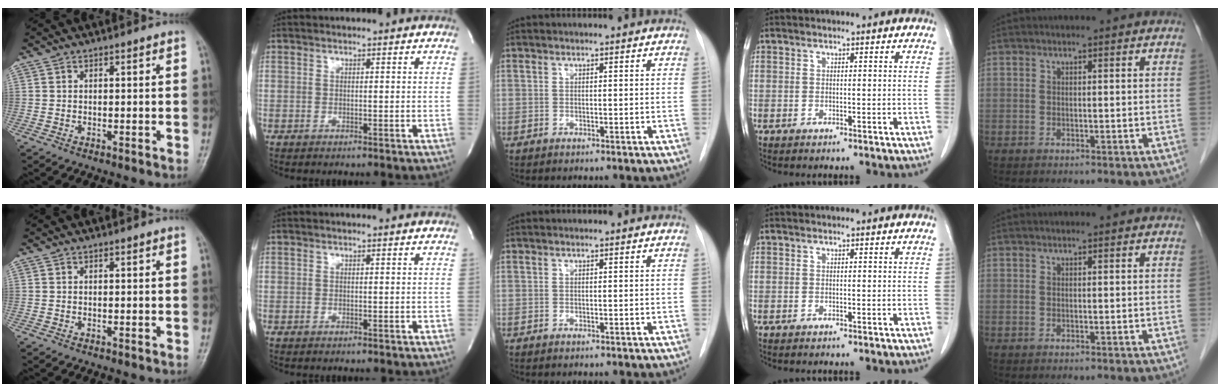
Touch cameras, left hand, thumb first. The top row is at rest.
{}